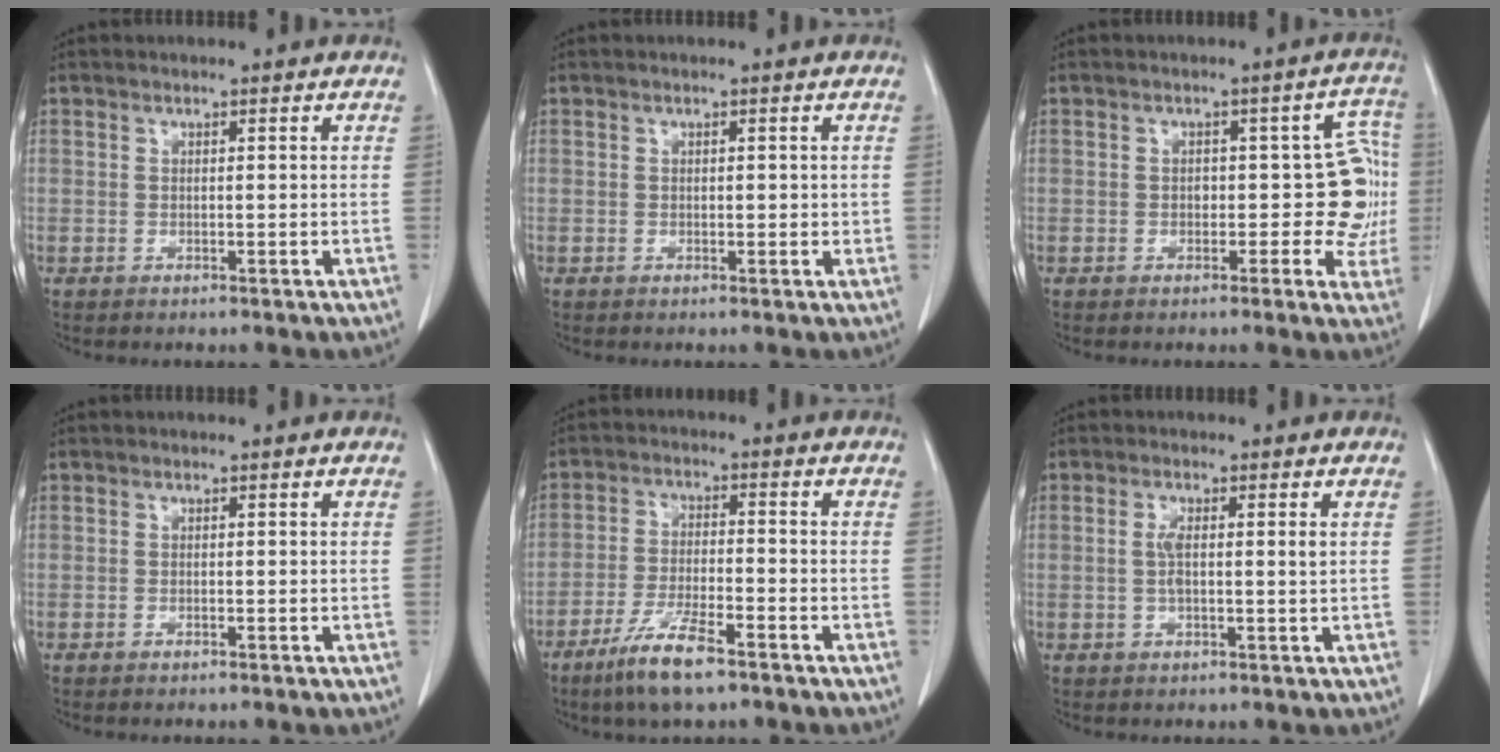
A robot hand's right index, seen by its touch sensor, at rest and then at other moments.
{"total": 1.0, "force": [0.1, 0.6, 0.8], "torque": [-0.009, 0.001, 0.001]}
{"total": 8.5, "force": [-0.6, 4.3, 7.3], "torque": [-0.059, 0.036, -0.006]}
{"total": 0.0}
{"total": 8.4, "force": [-5.6, 1.2, 6.1], "torque": [-0.123, -0.016, -0.101]}
{"total": 3.2, "force": [0.4, 0.6, 3.1], "torque": [-0.060, 0.002, 0.006]}